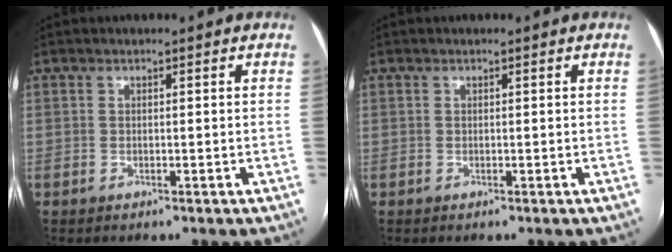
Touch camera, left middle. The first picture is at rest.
{"total": 0.0}